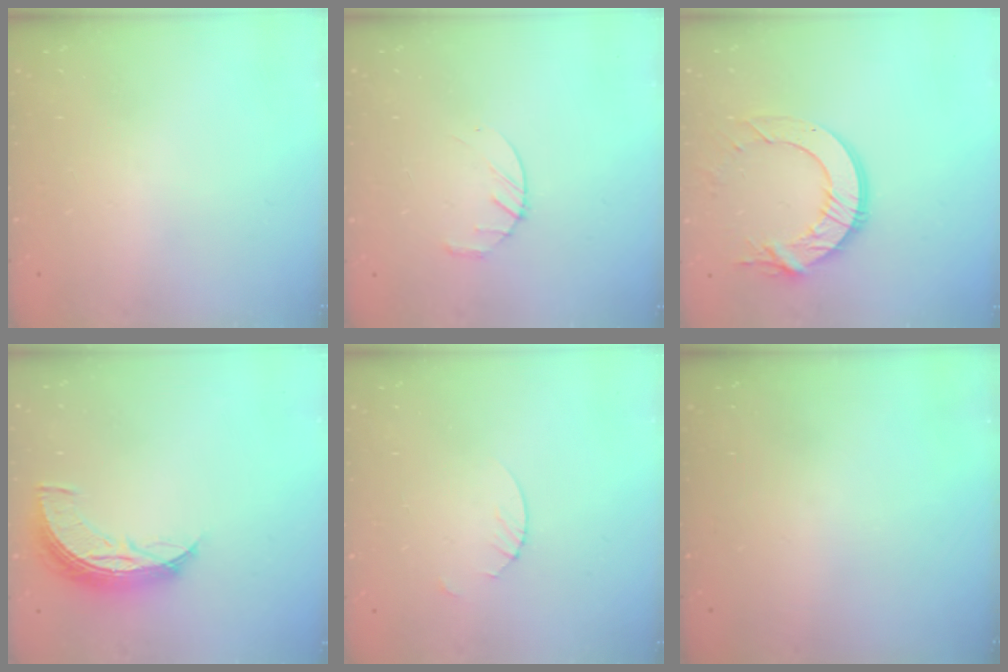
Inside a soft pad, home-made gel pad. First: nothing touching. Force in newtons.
{"total": 3.2, "press": 3.2, "slide": 0.5}
{"total": 12.6, "press": 12.6, "slide": 1.1}
{"total": 10.1, "press": 10.1, "slide": 0.6}
{"total": 1.9, "press": 1.9, "slide": 0.2}
{"total": 0.0}